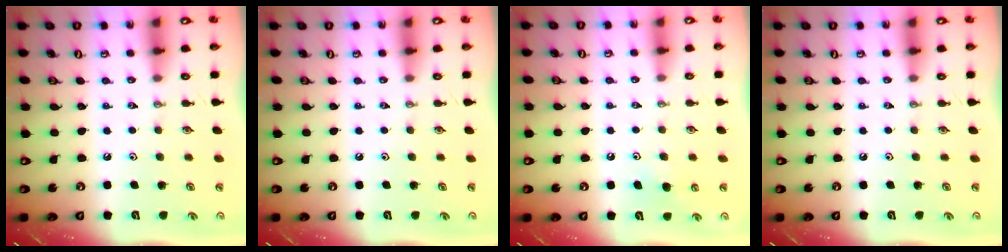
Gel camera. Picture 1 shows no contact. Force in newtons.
{"total": 0.0}
{"total": 6.1, "press": 5.8, "slide": 1.7}
{"total": 0.0}